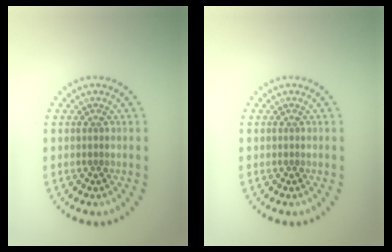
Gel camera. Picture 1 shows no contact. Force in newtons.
{"total": 0.0}